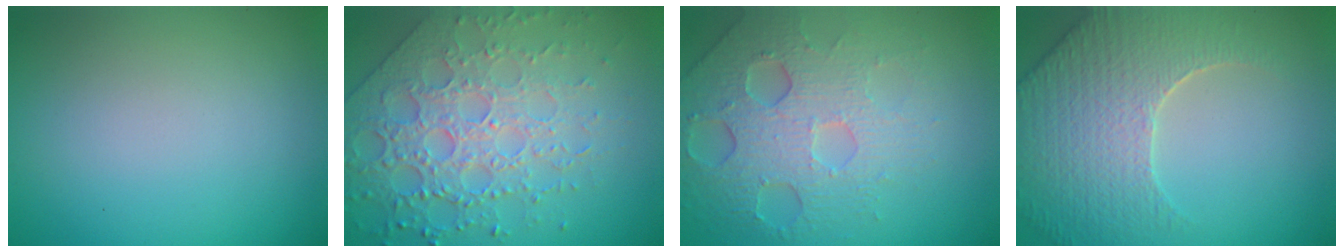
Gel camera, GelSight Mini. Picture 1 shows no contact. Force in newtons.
{"total": 6.8, "press": 5.4, "slide": 4.2}
{"total": 6.3, "press": 4.7, "slide": 4.2}
{"total": 6.3, "press": 5.2, "slide": 3.6}